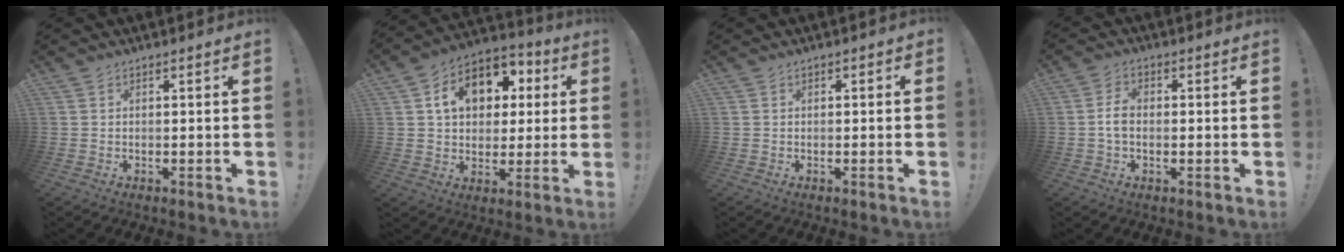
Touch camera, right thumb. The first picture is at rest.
{"total": 14.4, "force": [4.6, 10.8, 8.4], "torque": [-0.130, -0.007, 0.090]}
{"total": 0.8, "force": [-0.6, 0.6, 0.2], "torque": [-0.001, 0.002, -0.010]}
{"total": 4.2, "force": [-0.4, 2.7, 3.3], "torque": [-0.064, 0.010, -0.007]}